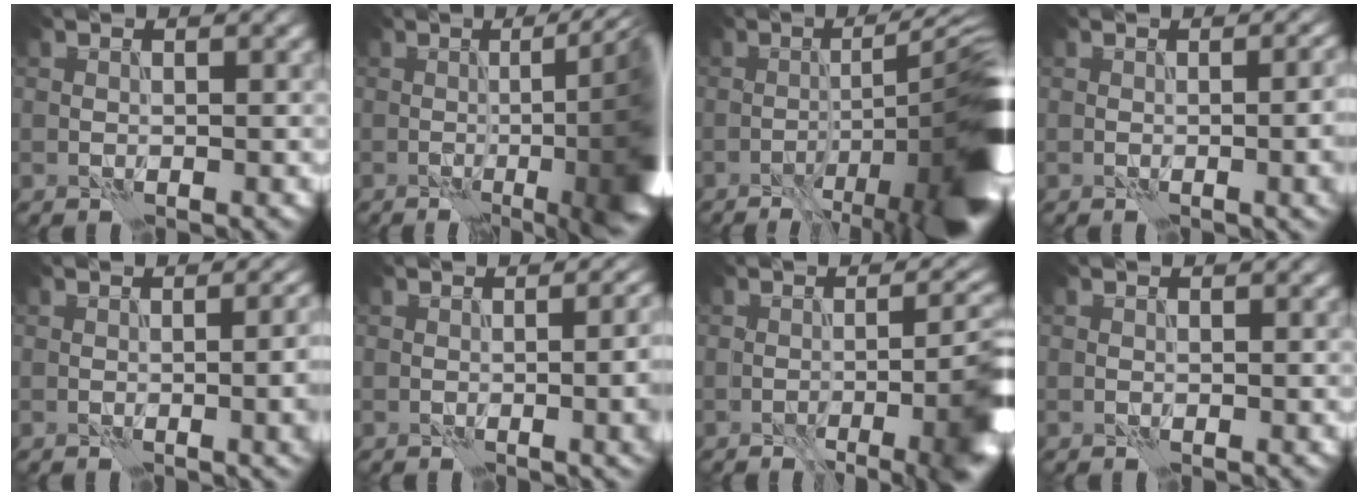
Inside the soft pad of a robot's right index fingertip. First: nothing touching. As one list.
[{"total": 16.8, "force": [-1.2, 6.0, 15.6], "torque": [-0.108, 0.013, -0.011]}, {"total": 14.0, "force": [-5.2, 3.4, 12.6], "torque": [-0.129, 0.004, -0.068]}, {"total": 5.6, "force": [-0.5, 2.2, 5.1], "torque": [-0.046, -0.007, 0.001]}, {"total": 6.4, "force": [-0.5, 2.6, 5.8], "torque": [-0.048, -0.005, 0.001]}, {"total": 7.0, "force": [-0.5, 2.9, 6.4], "torque": [-0.050, -0.002, -0.001]}, {"total": 9.6, "force": [-4.0, 2.8, 8.3], "torque": [-0.081, 0.000, -0.047]}, {"total": 0.0}]